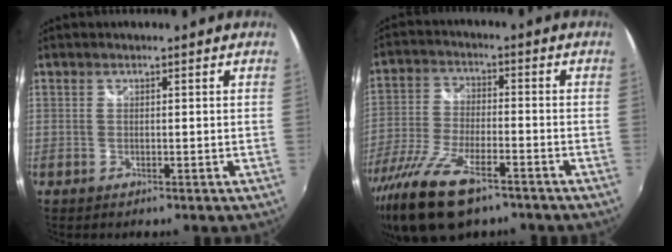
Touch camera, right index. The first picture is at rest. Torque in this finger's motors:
{"motor_torque": [1.74, -0.40, 0.70, 0.14]}